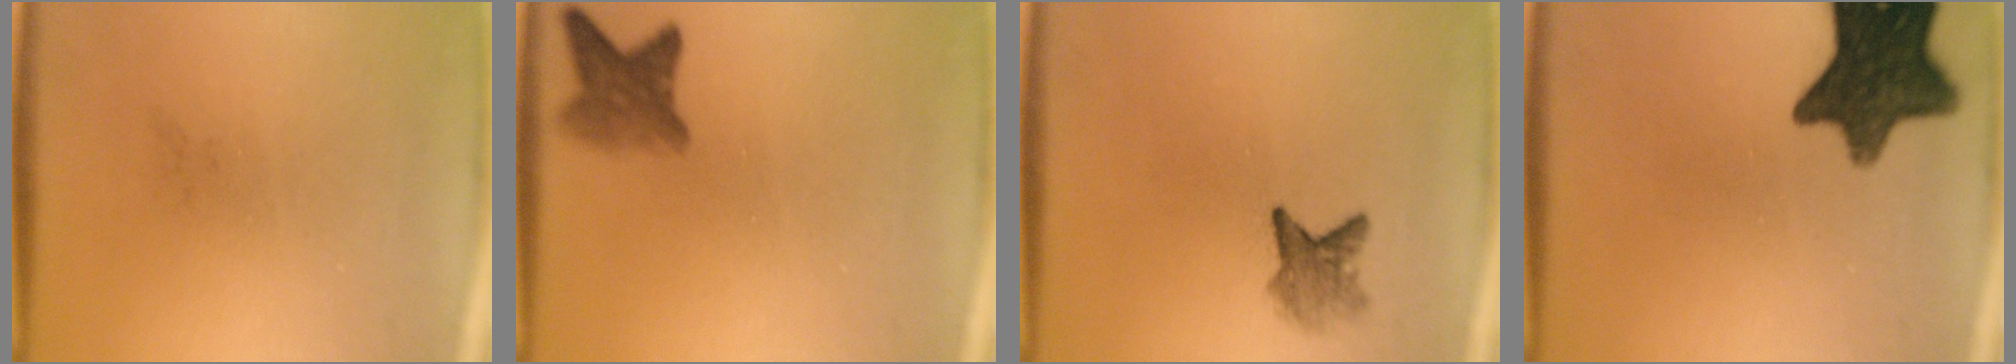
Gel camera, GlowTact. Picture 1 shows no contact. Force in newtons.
{"total": 4.3}
{"total": 3.2}
{"total": 12.8}